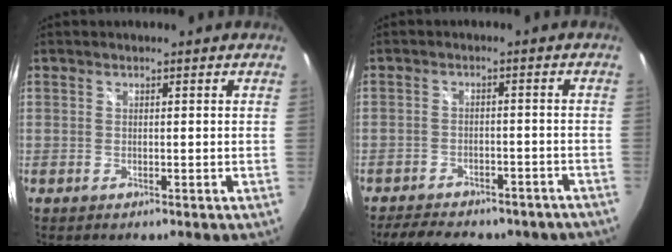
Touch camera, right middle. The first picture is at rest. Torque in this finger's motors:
{"motor_torque": [0.92, -1.19, 0.03, 0.05]}